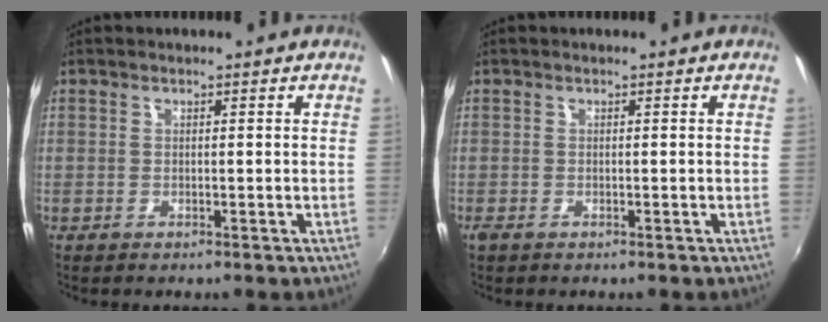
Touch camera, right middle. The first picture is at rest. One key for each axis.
{"total": 0.6, "fx": -0.4, "fy": 0.1, "fz": 0.5, "tx": -0.010, "ty": -0.002, "tz": -0.008}